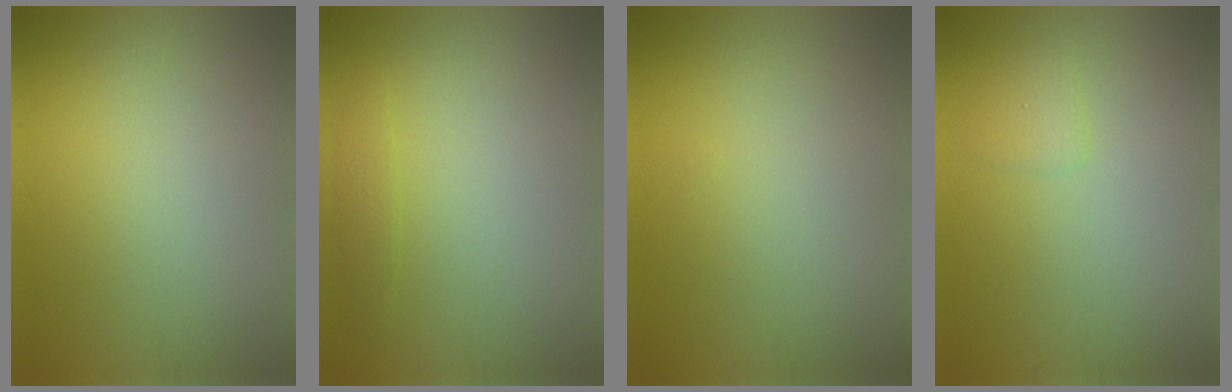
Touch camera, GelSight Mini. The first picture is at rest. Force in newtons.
{"total": 1.0, "press": 1.0, "slide": 0.1}
{"total": 0.0}
{"total": 1.0, "press": 1.0, "slide": 0.1}